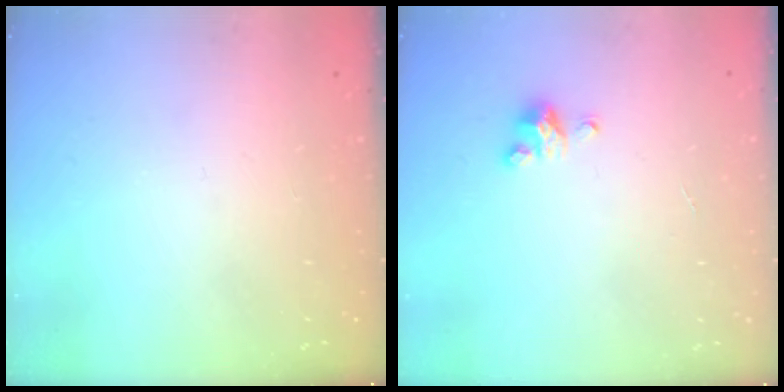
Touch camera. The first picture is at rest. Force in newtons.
{"total": 3.0, "press": 3.0, "slide": 0.3}